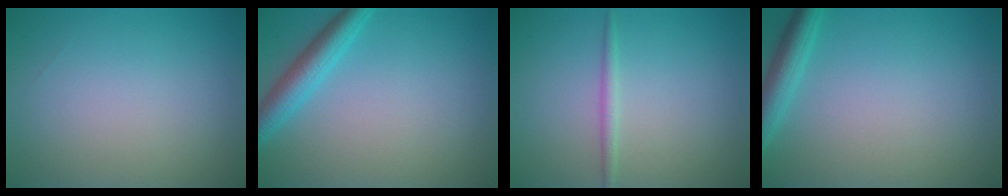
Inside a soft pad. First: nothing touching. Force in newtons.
{"total": 3.4, "press": 3.4, "slide": 0.1}
{"total": 1.1, "press": 1.1, "slide": 0.0}
{"total": 3.0, "press": 2.9, "slide": 0.2}